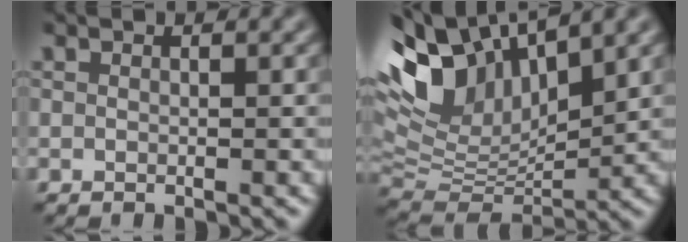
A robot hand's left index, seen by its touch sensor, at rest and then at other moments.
{"total": 10.9, "force": [5.5, 5.7, 7.5], "torque": [-0.167, 0.019, 0.100]}